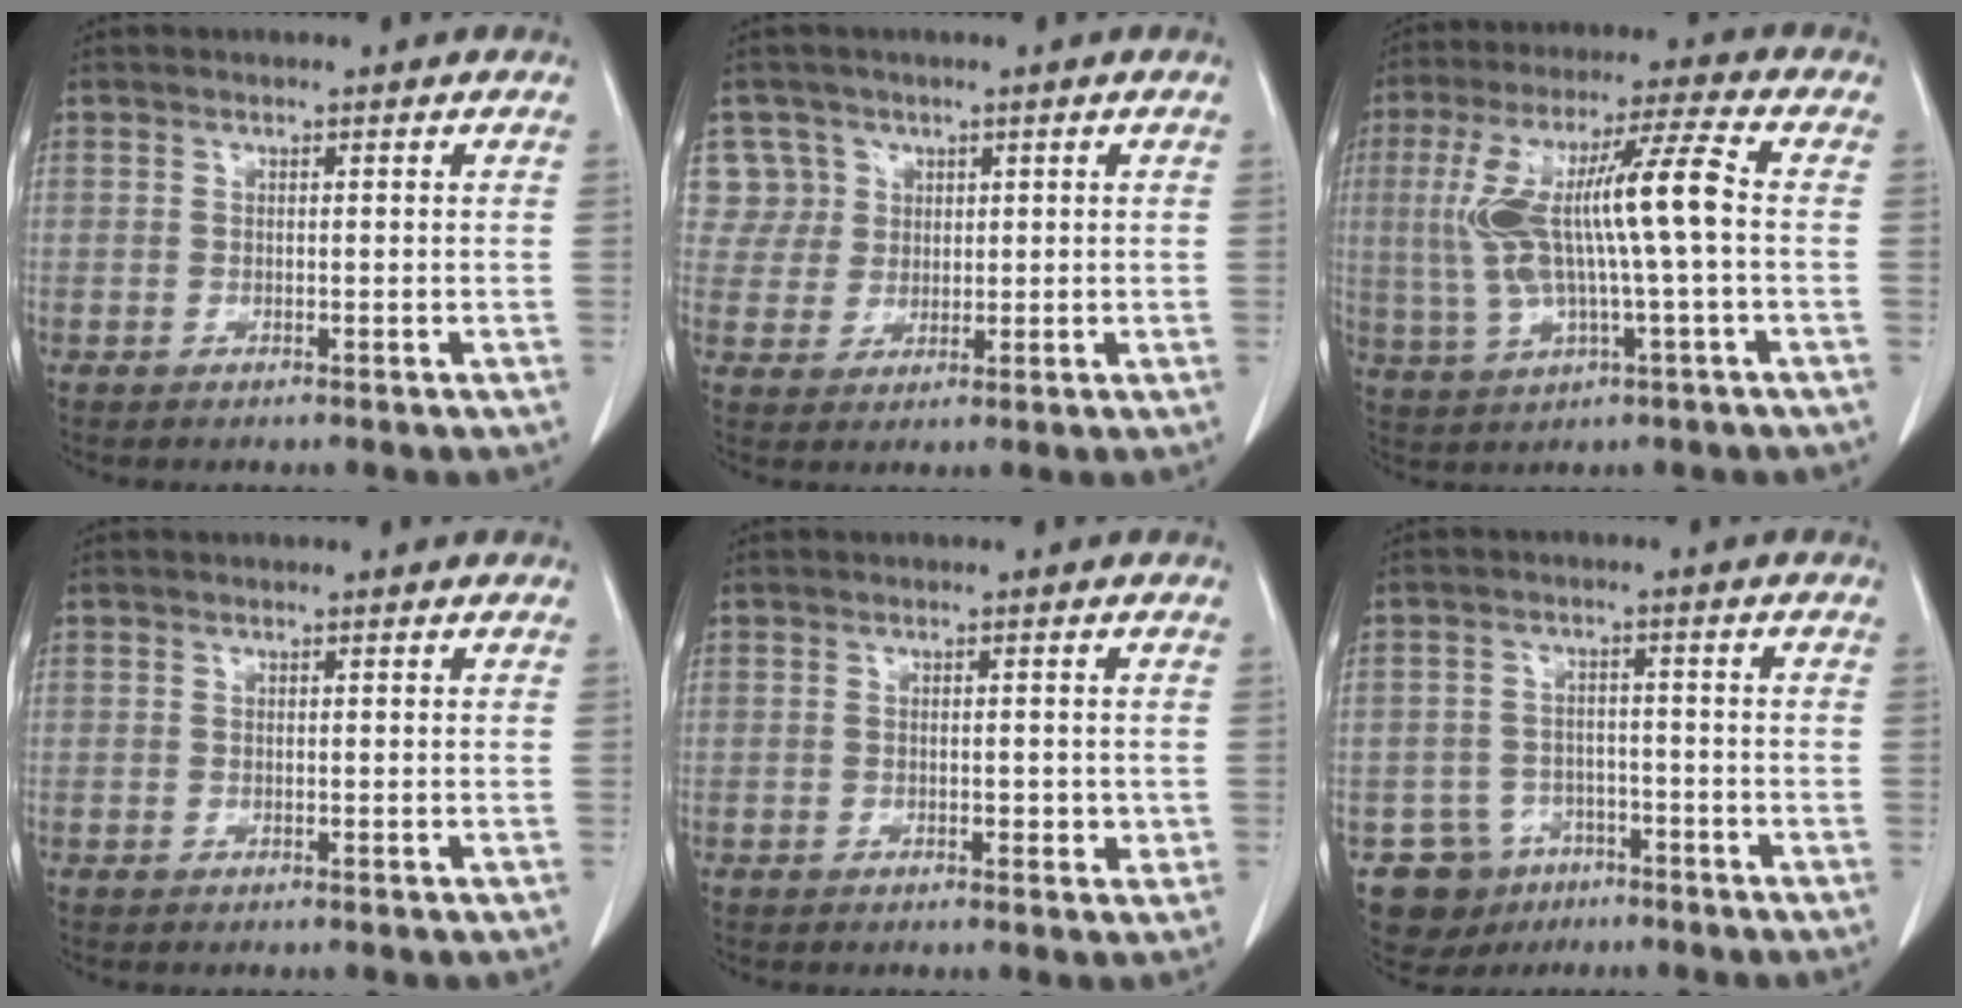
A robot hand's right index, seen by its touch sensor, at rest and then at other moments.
{"total": 5.3, "force": [2.3, 4.8, -0.5], "torque": [0.026, 0.009, 0.049]}
{"total": 13.8, "force": [0.5, 1.2, 13.8], "torque": [-0.279, 0.022, 0.012]}
{"total": 0.0}
{"total": 2.0, "force": [-0.2, 0.9, 1.7], "torque": [-0.026, -0.001, 0.000]}
{"total": 7.6, "force": [-4.3, 6.2, 0.5], "torque": [-0.009, 0.015, -0.058]}